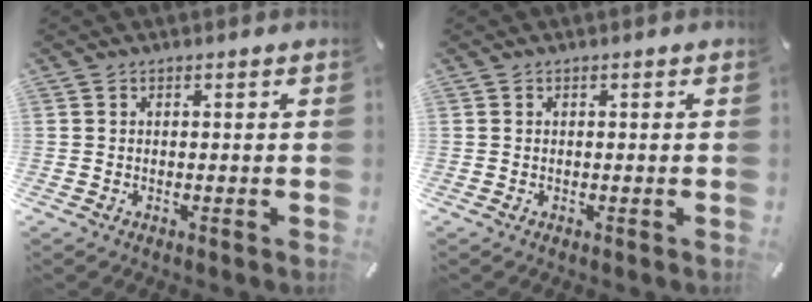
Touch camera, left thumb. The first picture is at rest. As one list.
[{"total": 0.0}]